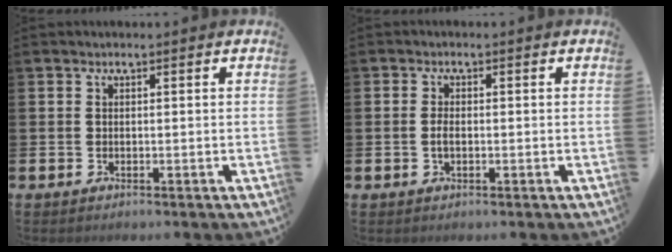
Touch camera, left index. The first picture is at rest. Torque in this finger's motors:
{"motor_torque": [0.52, 0.33, 0.02, 0.02]}